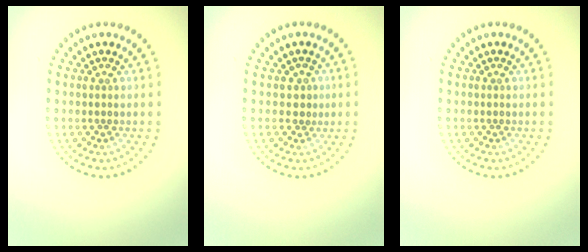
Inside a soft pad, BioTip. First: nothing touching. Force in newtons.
{"total": 1.2, "press": 1.0, "slide": 0.7}
{"total": 0.0}